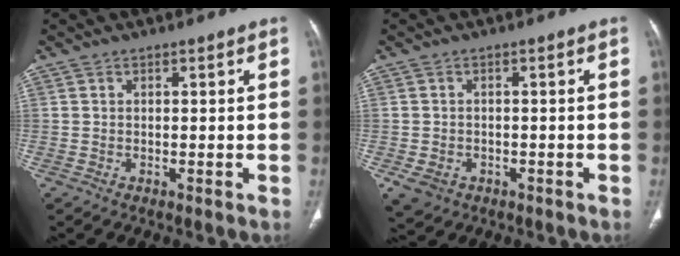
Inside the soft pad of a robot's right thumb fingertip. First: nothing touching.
{"total": 4.3, "force": [-1.8, 3.4, 1.9], "torque": [-0.038, 0.005, -0.019]}